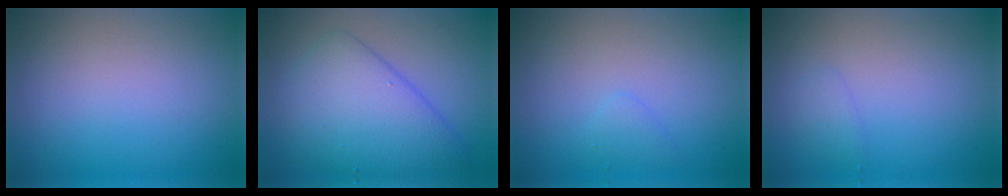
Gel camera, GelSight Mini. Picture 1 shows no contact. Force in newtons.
{"total": 7.0, "press": 7.0, "slide": 0.3}
{"total": 0.9, "press": 0.9, "slide": 0.0}
{"total": 1.0, "press": 0.9, "slide": 0.1}